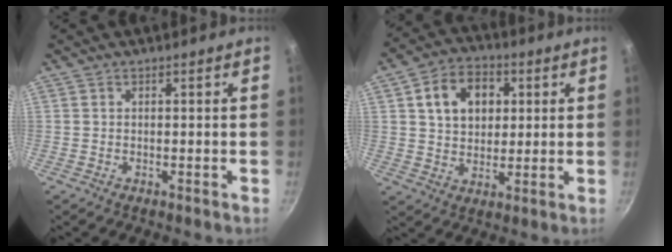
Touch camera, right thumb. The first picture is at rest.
{"total": 11.6, "force": [3.2, 8.7, 7.0], "torque": [-0.089, 0.005, 0.048]}